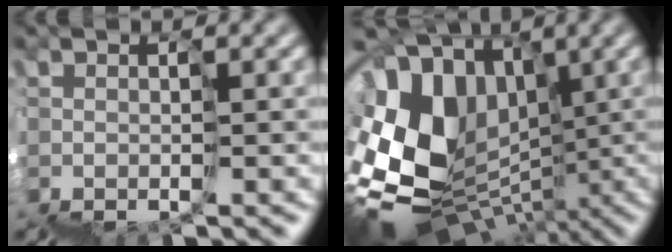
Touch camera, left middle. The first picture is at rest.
{"total": 10.5, "force": [3.1, 8.4, 5.6], "torque": [-0.133, 0.034, 0.057]}